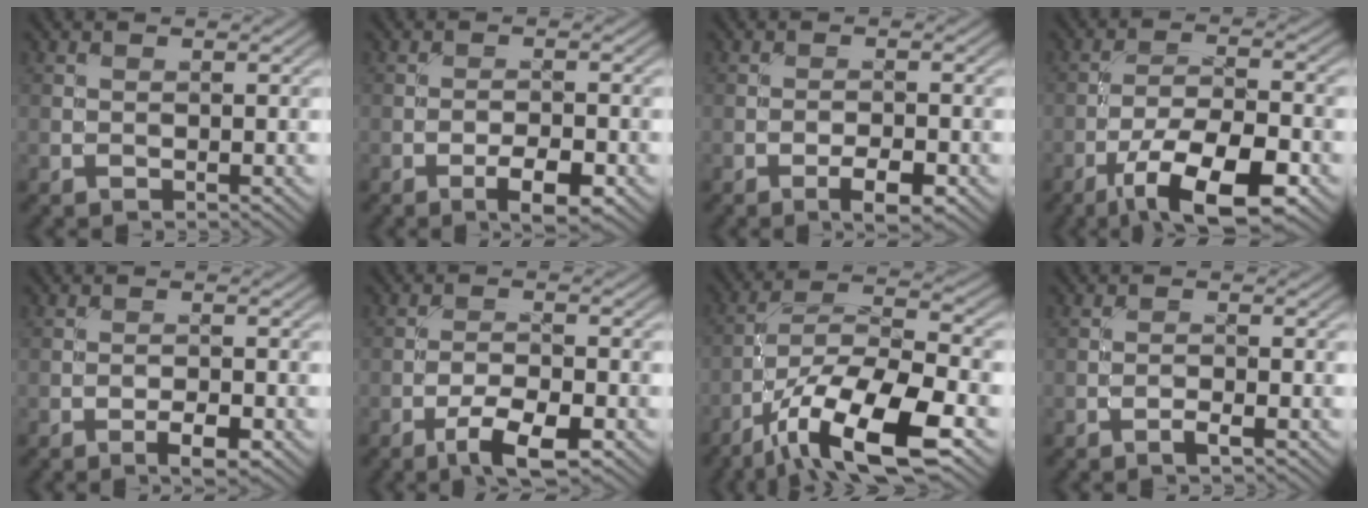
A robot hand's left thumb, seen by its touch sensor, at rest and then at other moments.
{"total": 4.2, "force": [-2.3, 1.2, 3.3], "torque": [-0.055, 0.004, -0.036]}
{"total": 3.4, "force": [-1.9, 0.9, 2.6], "torque": [-0.044, 0.002, -0.032]}
{"total": 11.4, "force": [-6.5, 3.6, 8.6], "torque": [-0.151, -0.002, -0.118]}
{"total": 2.7, "force": [-1.5, 0.8, 2.1], "torque": [-0.037, 0.001, -0.027]}
{"total": 5.6, "force": [-3.3, 1.6, 4.2], "torque": [-0.078, 0.003, -0.059]}
{"total": 14.4, "force": [-7.9, 4.5, 11.1], "torque": [-0.212, -0.007, -0.151]}
{"total": 1.2, "force": [-0.8, 0.0, 0.9], "torque": [-0.019, 0.003, -0.017]}